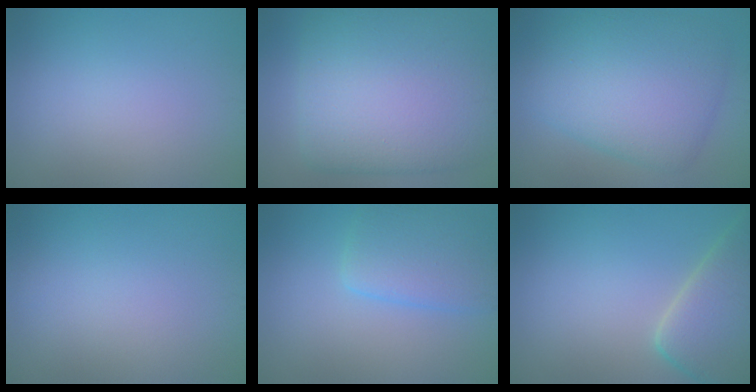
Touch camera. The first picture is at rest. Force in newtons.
{"total": 13.4, "press": 13.4, "slide": 0.3}
{"total": 8.0, "press": 8.0, "slide": 0.2}
{"total": 0.0}
{"total": 4.3, "press": 4.3, "slide": 0.3}
{"total": 7.4, "press": 7.4, "slide": 0.6}